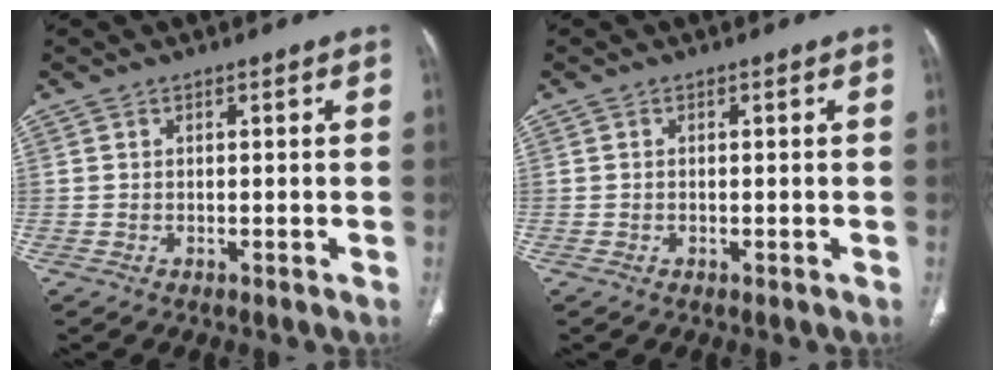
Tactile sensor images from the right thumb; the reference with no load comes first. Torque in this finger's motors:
{"motor_torque": [-0.46, 0.40, -0.51, 0.39, 0.05]}